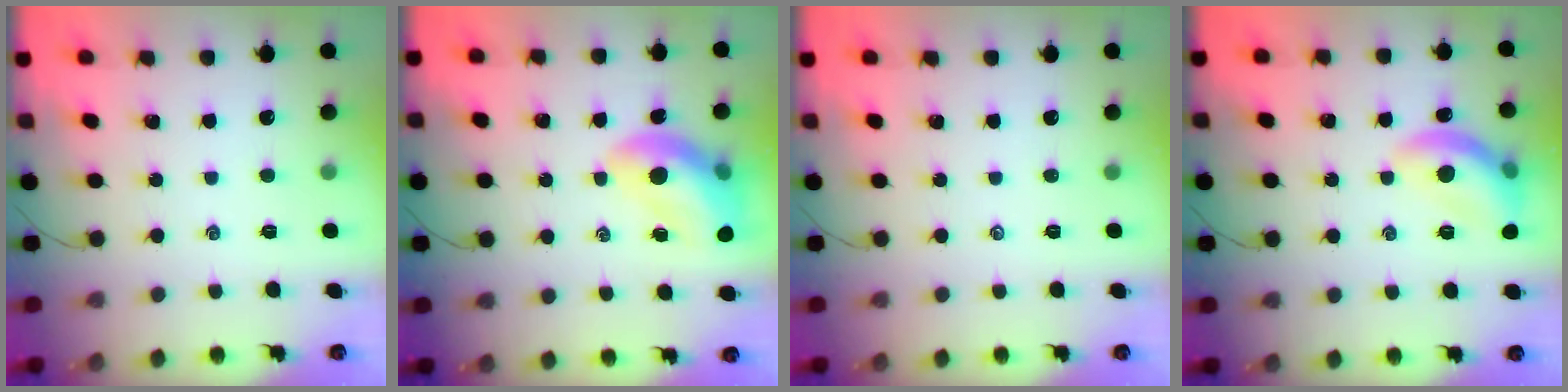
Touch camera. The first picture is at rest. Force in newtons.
{"total": 12.6, "press": 12.1, "slide": 3.4}
{"total": 0.0}
{"total": 12.4, "press": 12.4, "slide": 0.7}